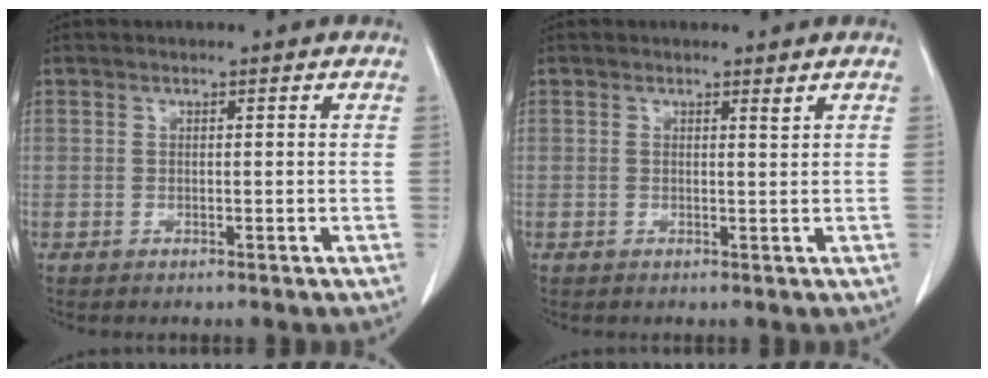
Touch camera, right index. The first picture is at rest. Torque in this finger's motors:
{"motor_torque": [-0.46, 0.25, 0.00, -0.02]}